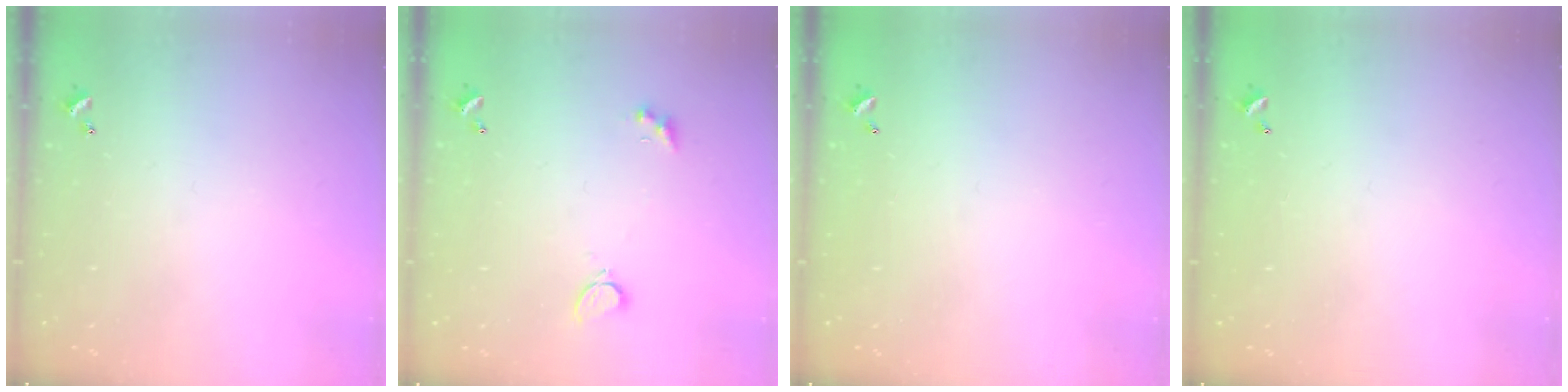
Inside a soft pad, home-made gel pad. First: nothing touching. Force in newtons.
{"total": 3.4, "press": 3.3, "slide": 0.7}
{"total": 2.9, "press": 2.9, "slide": 0.1}
{"total": 2.7, "press": 2.7, "slide": 0.1}